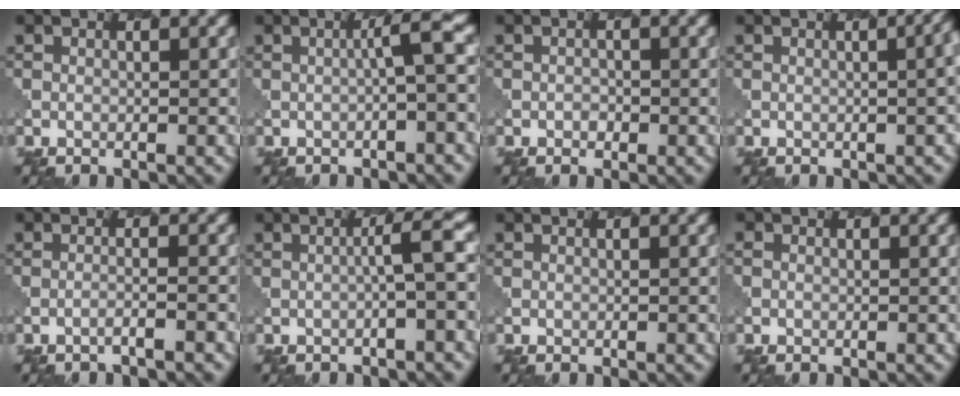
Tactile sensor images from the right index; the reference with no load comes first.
{"total": 2.9, "force": [-0.4, 0.2, 2.9], "torque": [-0.032, 0.018, -0.014]}
{"total": 0.7, "force": [-0.1, 0.7, 0.2], "torque": [-0.004, -0.001, 0.001]}
{"total": 4.6, "force": [0.1, 2.2, 4.0], "torque": [-0.006, 0.011, 0.002]}
{"total": 1.3, "force": [-0.8, 0.2, 0.9], "torque": [0.000, 0.006, -0.023]}
{"total": 2.6, "force": [-0.5, 0.1, 2.5], "torque": [-0.030, 0.018, -0.016]}
{"total": 0.0}
{"total": 0.5, "force": [-0.2, 0.4, 0.1], "torque": [0.001, 0.000, -0.001]}